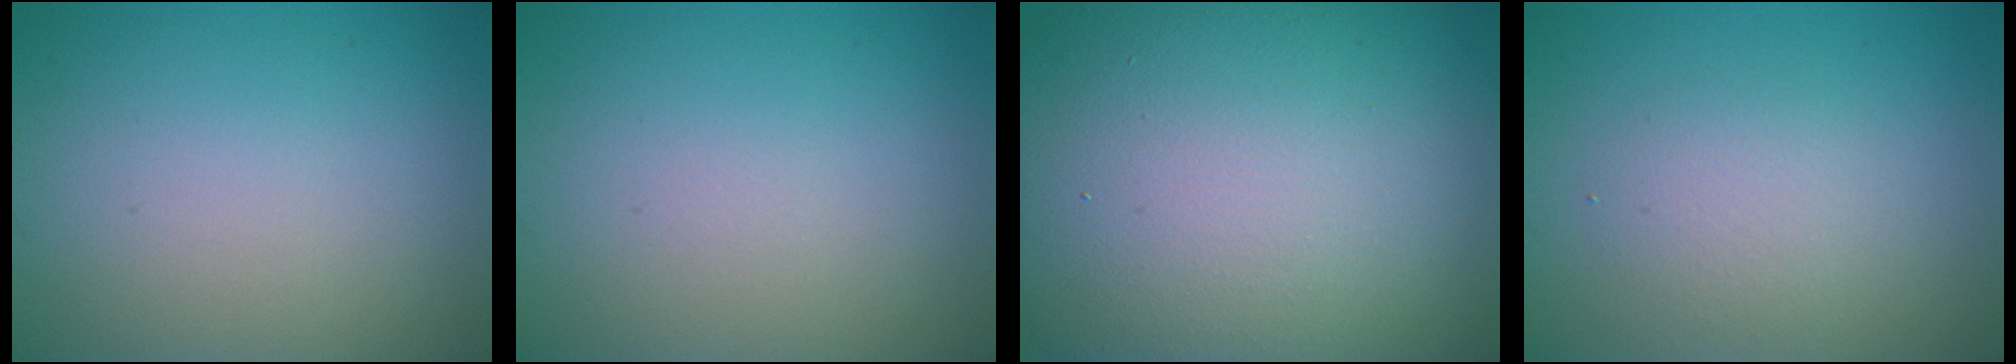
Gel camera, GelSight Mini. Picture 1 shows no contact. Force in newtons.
{"total": 0.0}
{"total": 22.7, "press": 22.7, "slide": 1.2}
{"total": 2.2, "press": 2.2, "slide": 0.1}